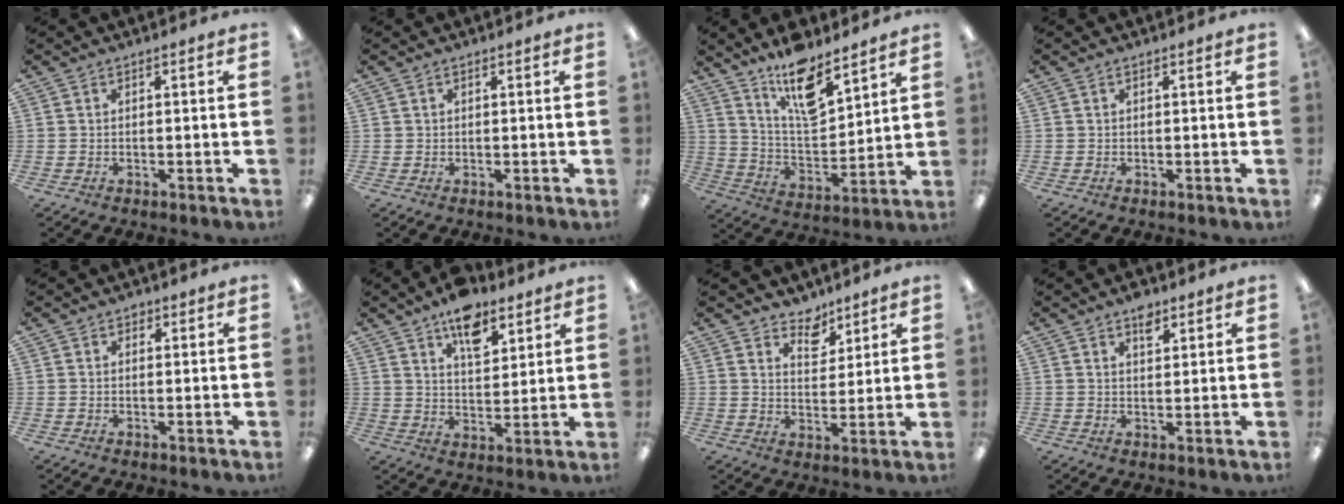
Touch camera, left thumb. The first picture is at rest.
{"total": 0.5, "force": [0.3, 0.4, -0.1], "torque": [0.001, 0.004, 0.004]}
{"total": 14.4, "force": [10.8, 5.1, 8.0], "torque": [-0.138, -0.063, 0.188]}
{"total": 0.0}
{"total": 1.3, "force": [0.7, 1.0, 0.5], "torque": [-0.001, 0.000, 0.010]}
{"total": 11.3, "force": [7.6, 5.7, 6.1], "torque": [-0.083, -0.033, 0.133]}
{"total": 6.1, "force": [5.1, 3.2, 1.0], "torque": [0.000, -0.038, 0.089]}
{"total": 4.4, "force": [3.0, 2.2, 2.2], "torque": [-0.018, -0.015, 0.048]}